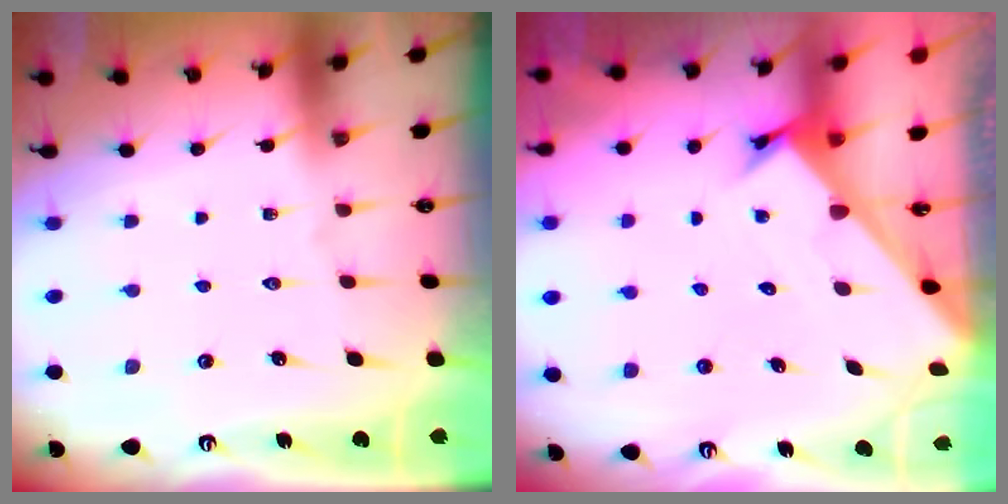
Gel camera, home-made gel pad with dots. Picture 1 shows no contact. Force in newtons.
{"total": 2.5, "press": 2.5, "slide": 0.2}